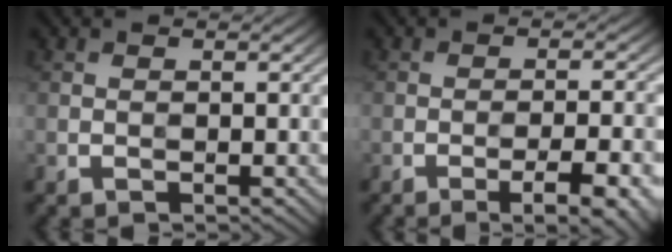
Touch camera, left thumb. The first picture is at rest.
{"total": 8.1, "force": [-4.7, 1.6, 6.4], "torque": [-0.099, 0.010, -0.056]}